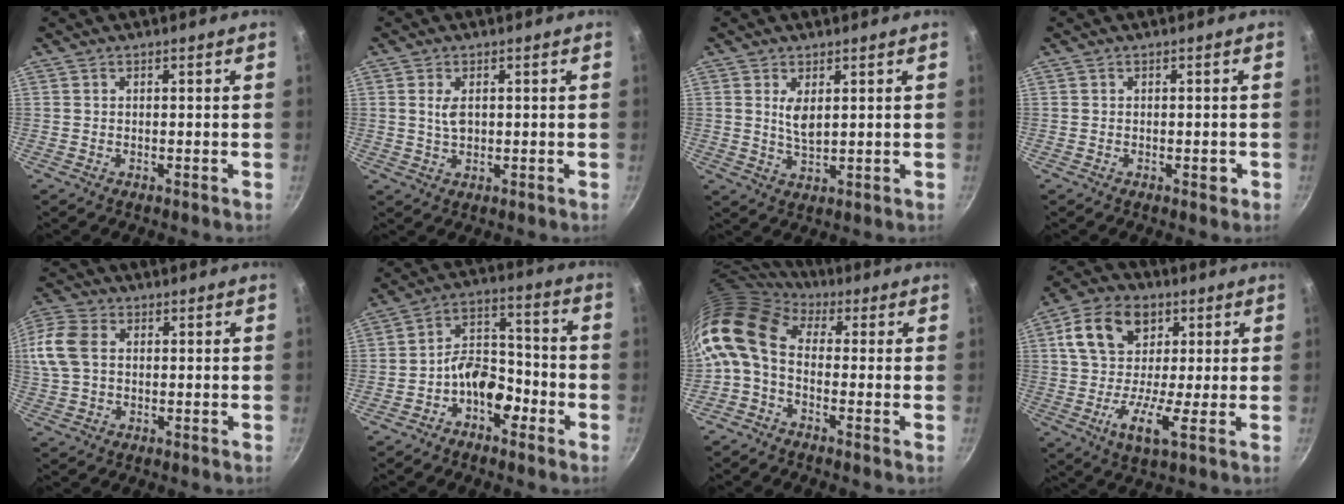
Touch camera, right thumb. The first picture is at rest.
{"total": 3.3, "force": [0.7, 1.9, 2.6], "torque": [-0.039, -0.003, 0.014]}
{"total": 4.2, "force": [1.3, 1.9, 3.5], "torque": [-0.062, -0.015, 0.029]}
{"total": 1.4, "force": [-0.5, 0.7, 1.1], "torque": [-0.008, 0.003, -0.008]}
{"total": 16.2, "force": [3.0, 11.9, 10.5], "torque": [-0.261, 0.036, 0.051]}
{"total": 9.1, "force": [-4.4, 5.5, 5.8], "torque": [-0.065, 0.059, -0.083]}
{"total": 12.0, "force": [0.3, 8.0, 8.9], "torque": [-0.174, 0.025, -0.017]}
{"total": 13.8, "force": [2.7, 8.8, 10.3], "torque": [-0.165, 0.009, 0.025]}